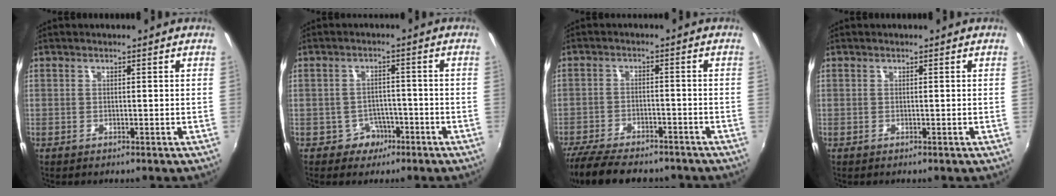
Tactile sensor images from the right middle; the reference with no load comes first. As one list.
[{"total": 4.1, "force": [-2.3, 3.3, 0.5], "torque": [-0.017, 0.010, -0.029]}, {"total": 15.7, "force": [-12.8, 5.2, 7.5], "torque": [-0.164, -0.037, -0.201]}, {"total": 0.0}]